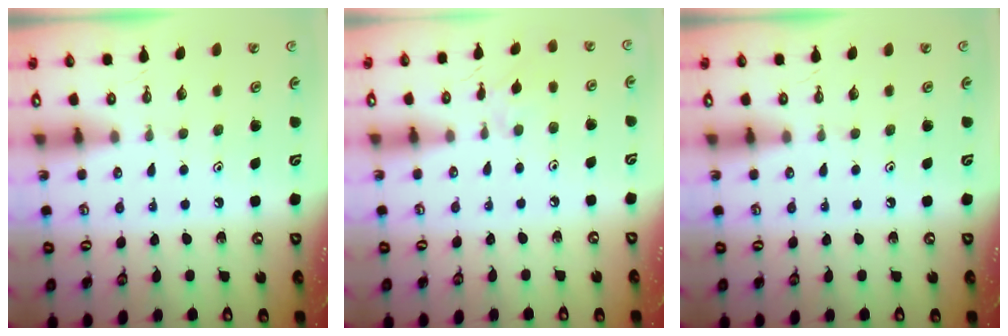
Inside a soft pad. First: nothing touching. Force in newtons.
{"total": 3.8, "press": 3.7, "slide": 0.6}
{"total": 0.0}